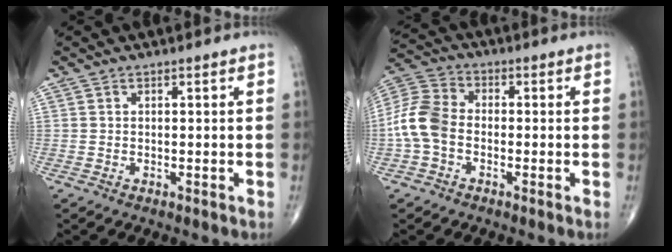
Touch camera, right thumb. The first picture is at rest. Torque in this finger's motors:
{"motor_torque": [0.43, 0.12, 0.85, -0.35, 0.09]}